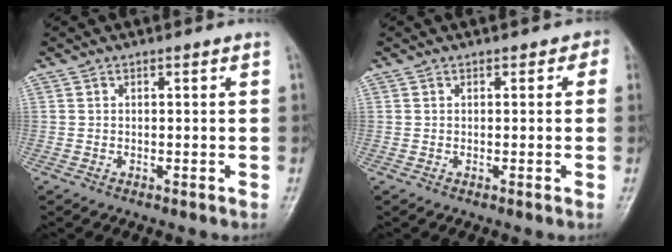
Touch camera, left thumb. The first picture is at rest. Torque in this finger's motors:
{"motor_torque": [0.44, 0.52, -0.06, -0.36, 0.08]}